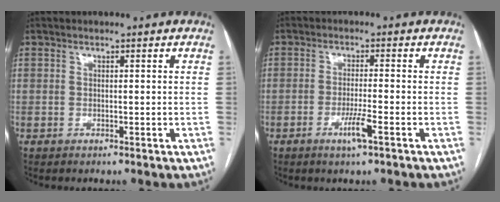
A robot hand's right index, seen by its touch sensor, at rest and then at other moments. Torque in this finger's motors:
{"motor_torque": [1.00, -0.29, 0.43, 0.09]}